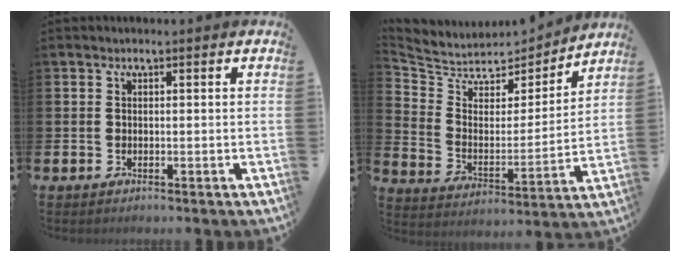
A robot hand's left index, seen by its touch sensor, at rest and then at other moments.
{"total": 6.0, "force": [5.4, 2.5, 0.4], "torque": [-0.051, -0.052, 0.089]}